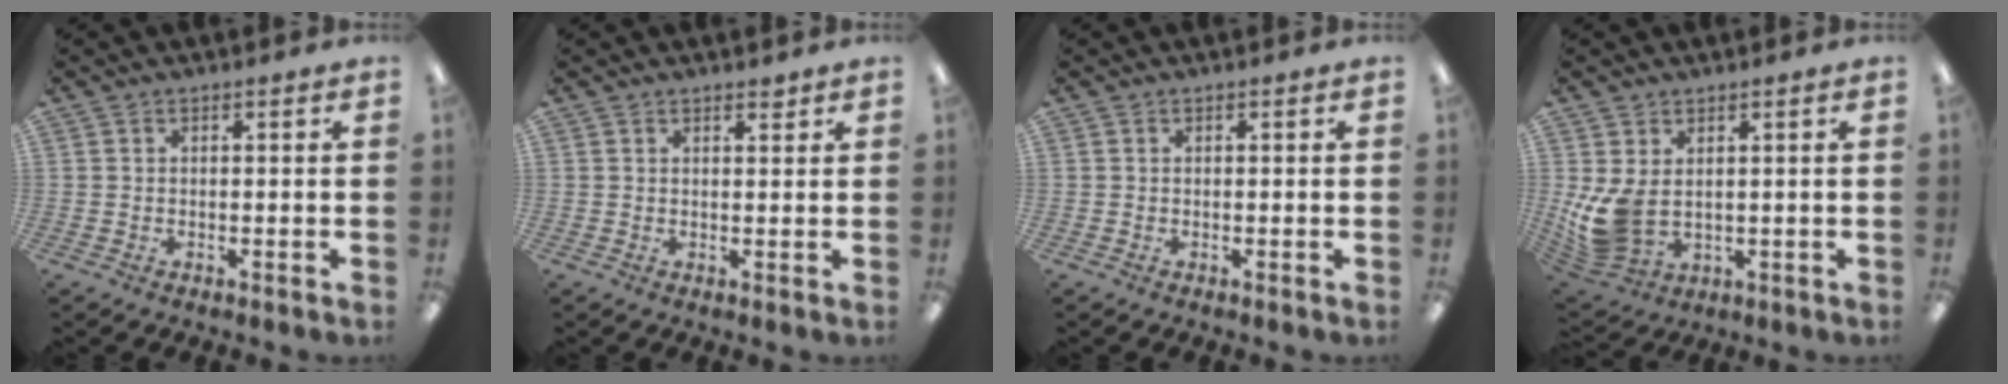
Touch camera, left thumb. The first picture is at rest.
{"total": 1.5, "force": [1.4, 0.4, 0.4], "torque": [-0.001, -0.004, 0.023]}
{"total": 0.0}
{"total": 9.0, "force": [1.2, 6.0, 6.6], "torque": [-0.152, -0.014, 0.027]}